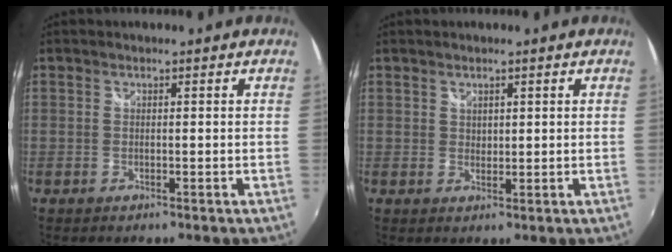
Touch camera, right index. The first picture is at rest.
{"total": 1.4, "force": [1.0, 0.9, 0.4], "torque": [-0.002, 0.001, 0.017]}